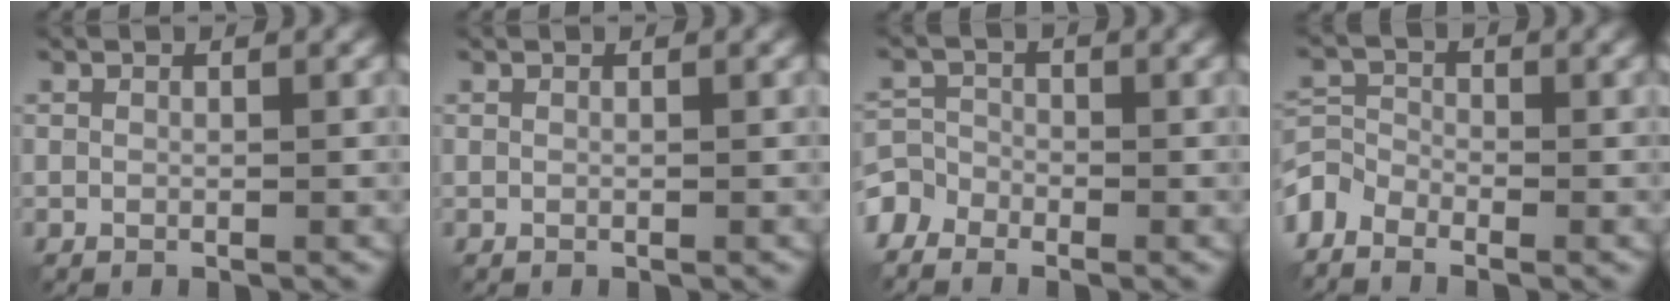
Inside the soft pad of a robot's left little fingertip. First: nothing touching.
{"total": 0.0}
{"total": 3.6, "force": [-2.9, 2.1, 0.5], "torque": [0.001, -0.002, -0.057]}
{"total": 3.2, "force": [-2.7, 1.5, 0.9], "torque": [-0.021, -0.001, -0.070]}